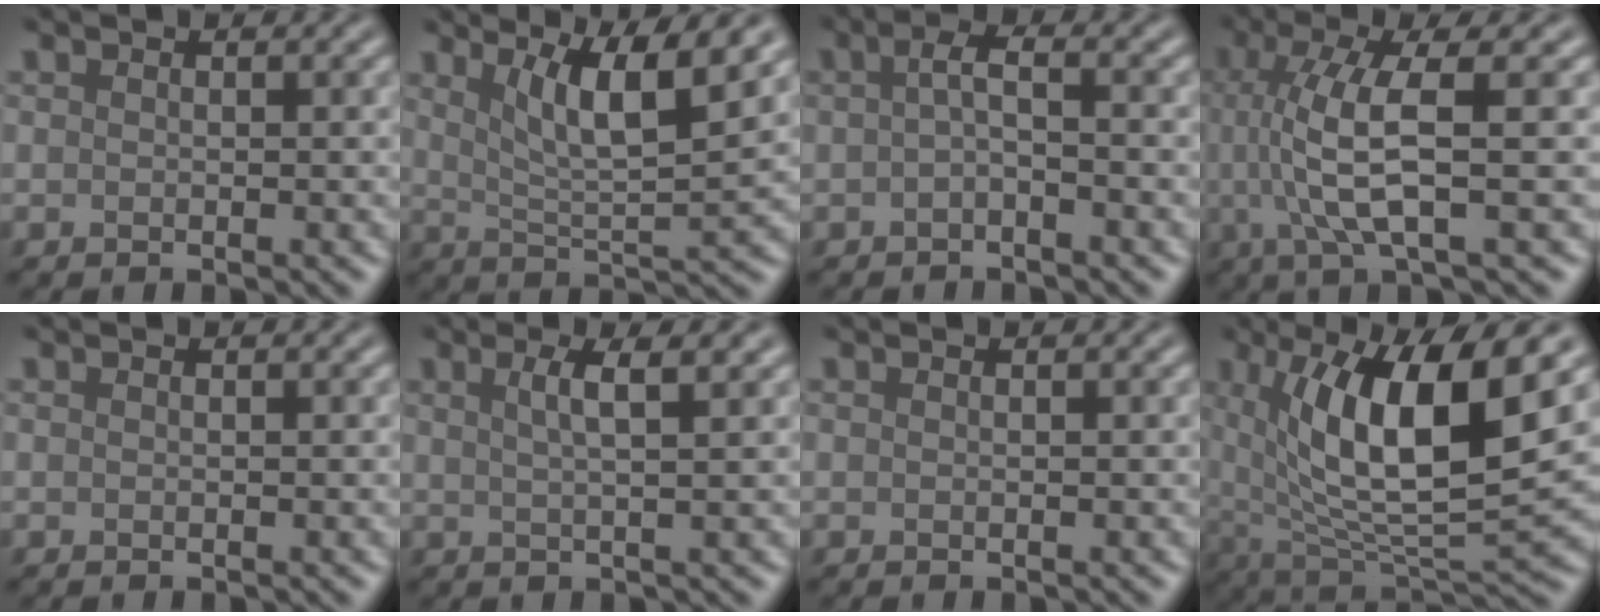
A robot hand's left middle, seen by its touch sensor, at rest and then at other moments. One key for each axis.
{"total": 7.0, "fx": 3.6, "fy": 1.6, "fz": 5.8, "tx": -0.096, "ty": -0.005, "tz": 0.065}
{"total": 1.8, "fx": -0.3, "fy": 0.4, "fz": 1.7, "tx": -0.036, "ty": 0.002, "tz": -0.008}
{"total": 6.6, "fx": 0.5, "fy": 1.6, "fz": 6.4, "tx": -0.130, "ty": 0.003, "tz": 0.011}
{"total": 0.0}
{"total": 2.9, "fx": 1.3, "fy": 0.8, "fz": 2.5, "tx": -0.029, "ty": 0.005, "tz": 0.017}
{"total": 0.0}
{"total": 12.2, "fx": 3.8, "fy": 3.9, "fz": 10.9, "tx": -0.179, "ty": -0.005, "tz": 0.071}